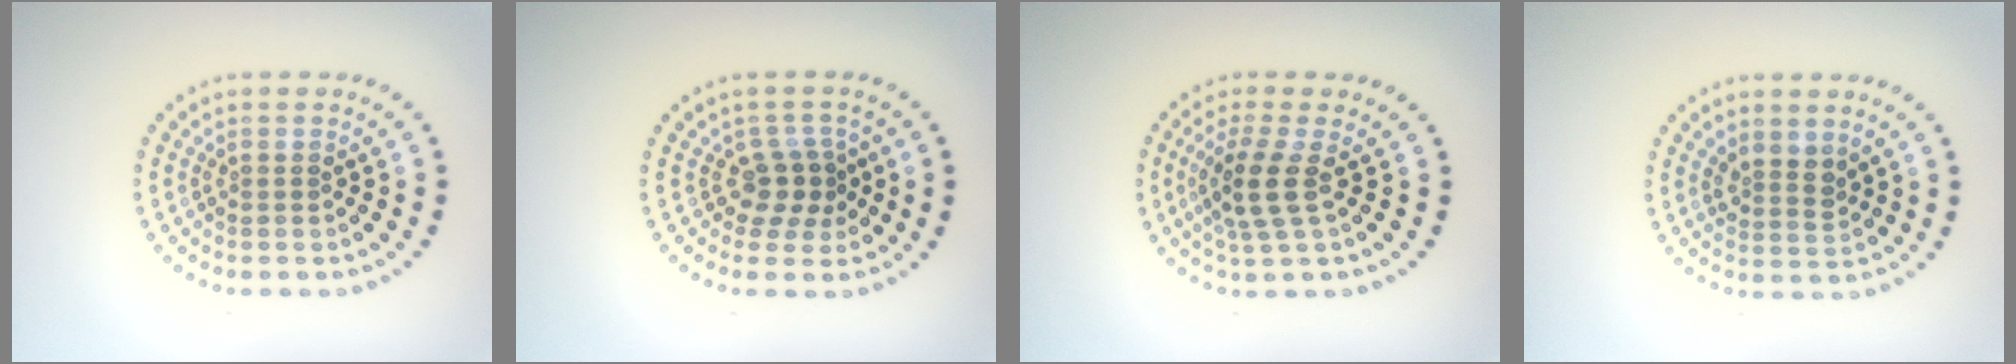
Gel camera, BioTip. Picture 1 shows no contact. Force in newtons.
{"total": 2.6, "press": 2.1, "slide": 1.5}
{"total": 3.3, "press": 2.7, "slide": 1.9}
{"total": 2.0, "press": 1.7, "slide": 1.1}